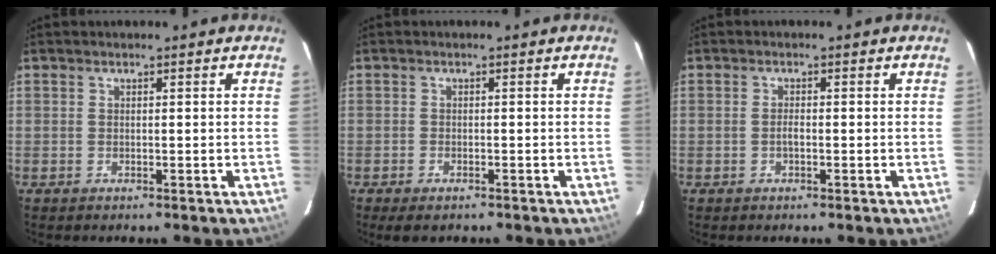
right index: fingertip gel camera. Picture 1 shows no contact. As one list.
[{"total": 3.0, "force": [-2.2, 1.3, 1.6], "torque": [-0.036, -0.011, -0.036]}, {"total": 1.2, "force": [-0.4, 0.4, 1.0], "torque": [-0.020, 0.003, -0.007]}]